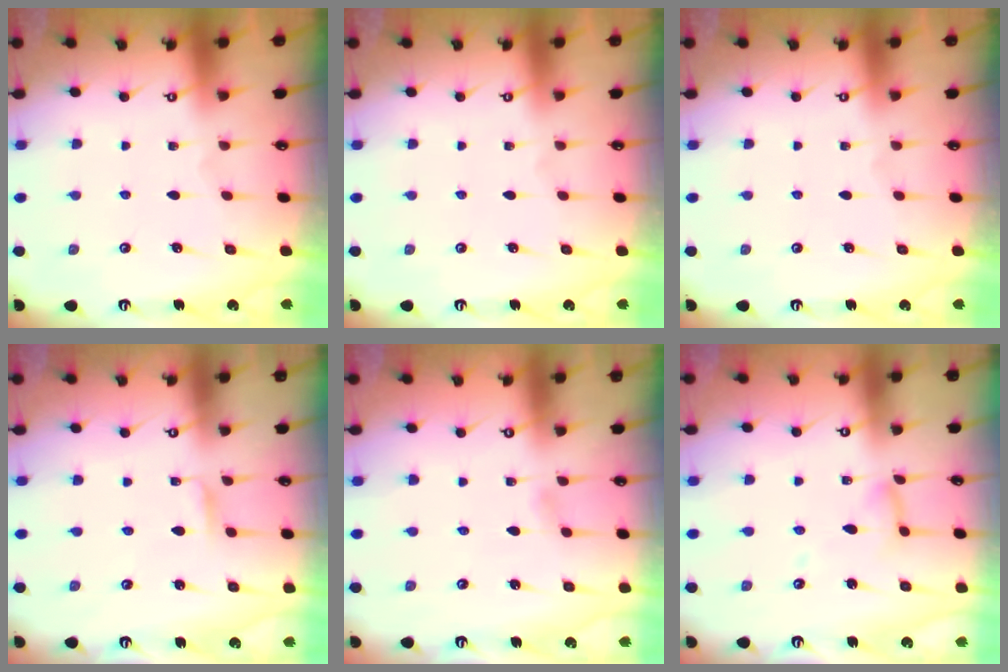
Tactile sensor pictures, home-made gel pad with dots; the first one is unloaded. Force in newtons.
{"total": 0.0}
{"total": 0.0}
{"total": 2.5, "press": 2.5, "slide": 0.3}
{"total": 3.4, "press": 3.4, "slide": 0.4}
{"total": 7.1, "press": 7.1, "slide": 0.6}